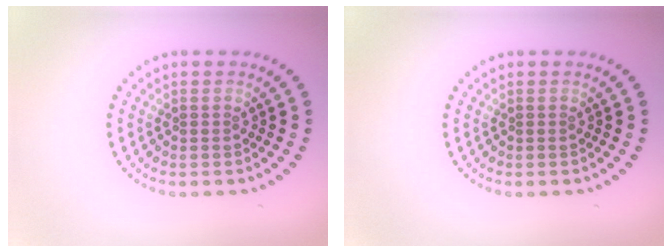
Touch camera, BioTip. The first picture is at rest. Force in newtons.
{"total": 0.0}